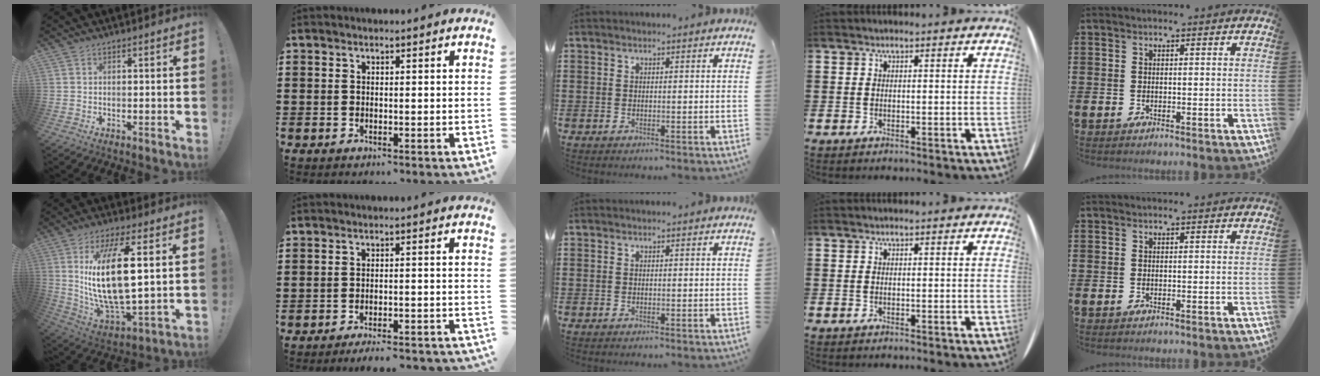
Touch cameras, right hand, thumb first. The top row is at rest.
{"thumb": {"total": 20.9, "force": [4.4, 7.8, 19.0], "torque": [-0.379, -0.023, 0.064]}, "index": {"total": 3.5, "force": [-3.3, -0.2, 1.0], "torque": [-0.020, -0.003, -0.067]}}